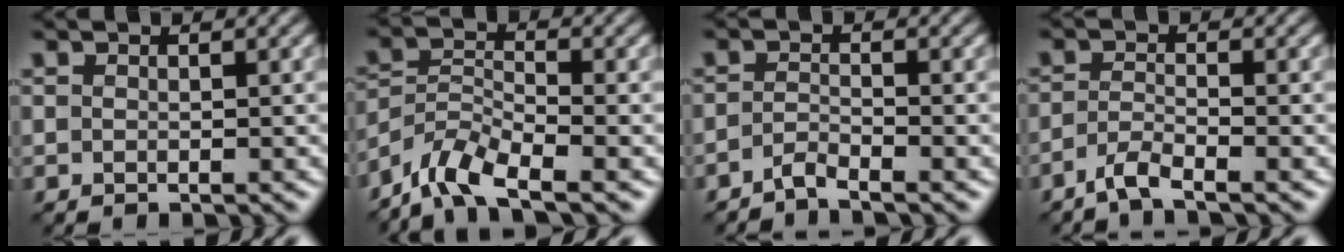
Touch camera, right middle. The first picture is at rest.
{"total": 5.1, "force": [-4.1, 1.4, 2.6], "torque": [-0.049, 0.000, -0.089]}
{"total": 1.3, "force": [-1.2, 0.2, 0.6], "torque": [-0.009, 0.004, -0.032]}
{"total": 2.2, "force": [-1.7, 0.3, 1.3], "torque": [-0.027, 0.001, -0.044]}